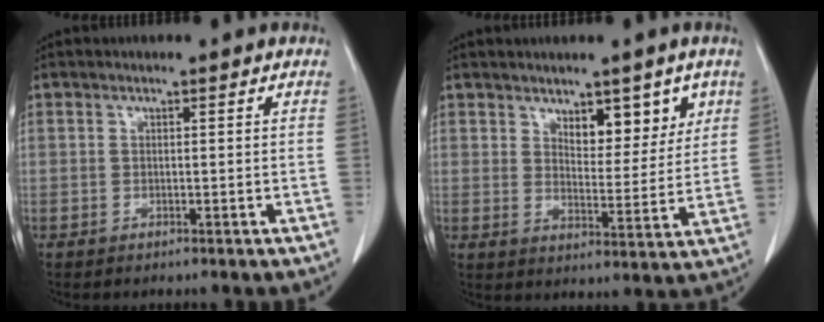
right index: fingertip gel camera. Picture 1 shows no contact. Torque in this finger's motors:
{"motor_torque": [0.21, 0.20, 0.13, 0.05]}